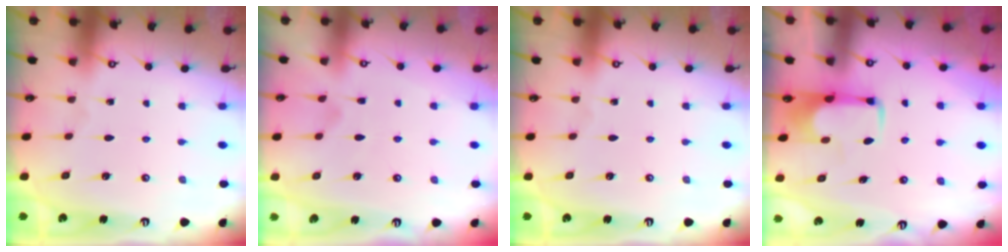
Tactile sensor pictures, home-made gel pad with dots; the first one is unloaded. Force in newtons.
{"total": 3.1, "press": 2.8, "slide": 1.2}
{"total": 0.0}
{"total": 2.0, "press": 2.0, "slide": 0.4}